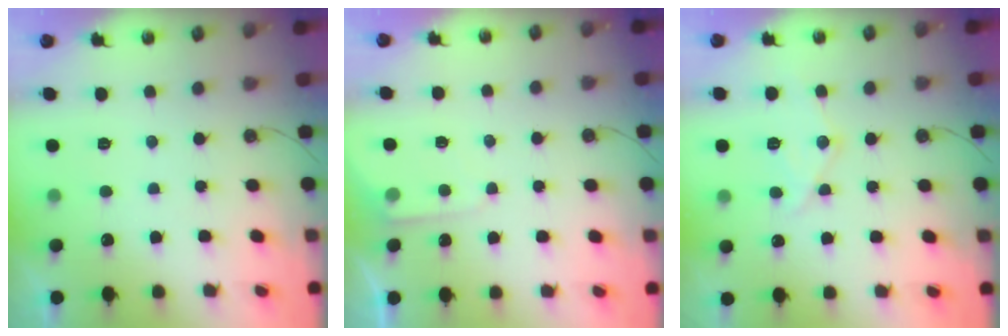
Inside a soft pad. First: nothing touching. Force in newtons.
{"total": 4.8, "press": 4.8, "slide": 0.7}
{"total": 12.1, "press": 12.1, "slide": 1.1}